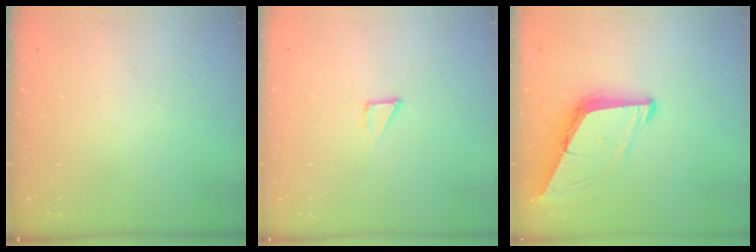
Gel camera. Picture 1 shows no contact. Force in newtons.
{"total": 2.8, "press": 2.8, "slide": 0.1}
{"total": 9.1, "press": 9.0, "slide": 1.3}